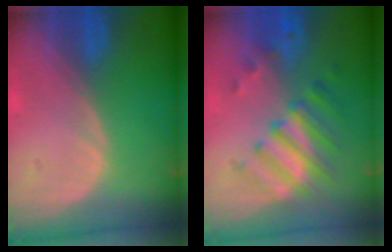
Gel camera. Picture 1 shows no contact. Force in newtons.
{"total": 7.9, "press": 7.0, "slide": 3.8}